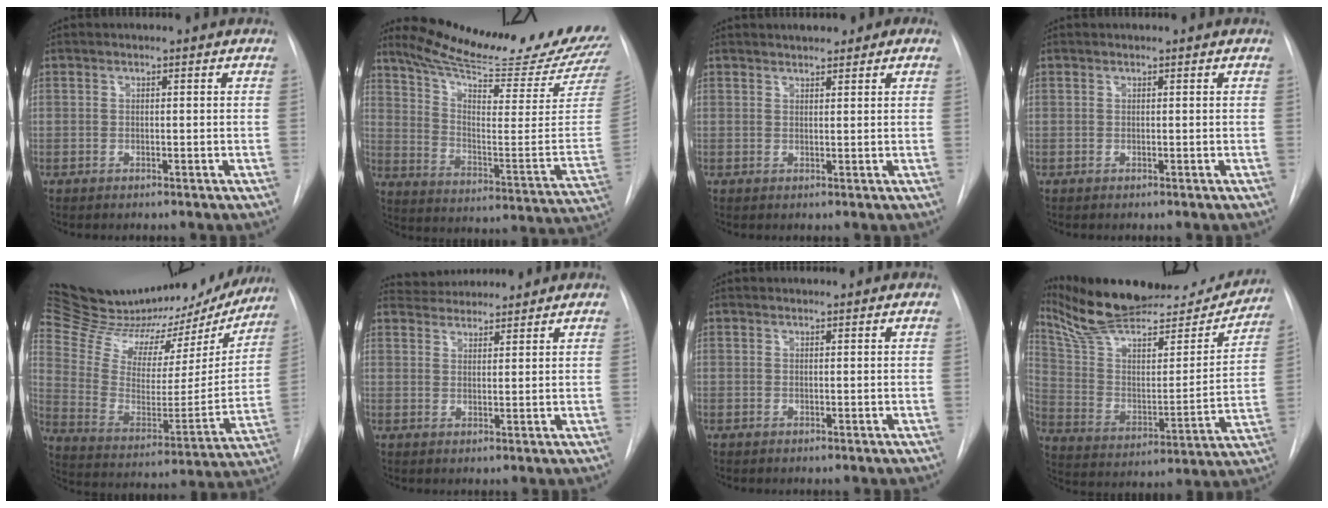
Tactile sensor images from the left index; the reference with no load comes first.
{"total": 25.7, "force": [23.3, 1.3, 10.7], "torque": [-0.173, -0.105, 0.318]}
{"total": 3.1, "force": [2.5, 1.2, 1.4], "torque": [-0.017, 0.013, 0.034]}
{"total": 0.0}
{"total": 31.9, "force": [28.0, 10.0, 11.6], "torque": [-0.199, -0.036, 0.396]}
{"total": 5.5, "force": [5.4, 1.0, 0.5], "torque": [-0.011, 0.028, 0.087]}
{"total": 0.5, "force": [0.5, 0.1, 0.0], "torque": [-0.002, 0.010, 0.011]}
{"total": 28.1, "force": [25.1, 6.1, 11.2], "torque": [-0.188, -0.021, 0.368]}